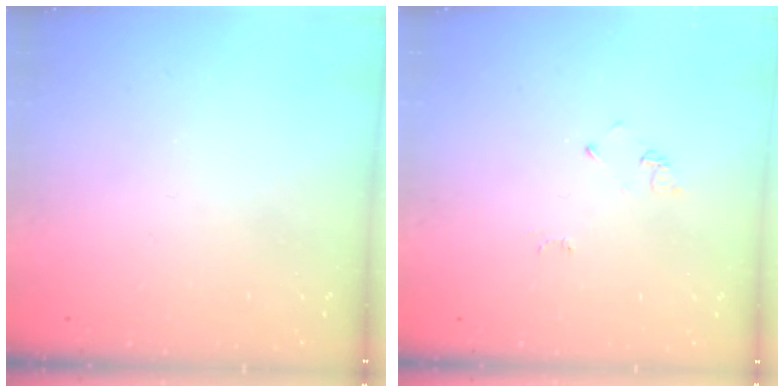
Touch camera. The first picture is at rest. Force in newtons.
{"total": 2.6, "press": 2.6, "slide": 0.4}